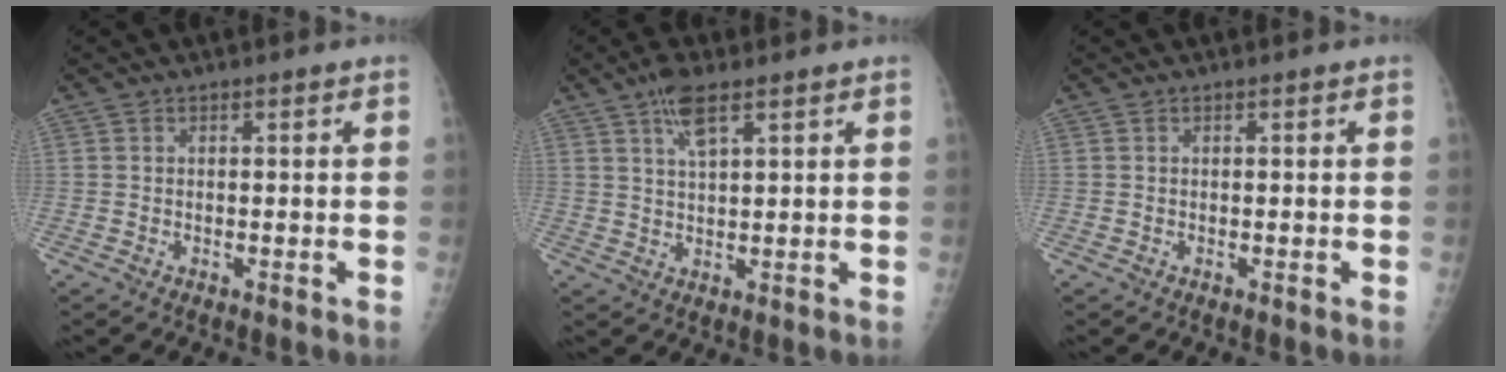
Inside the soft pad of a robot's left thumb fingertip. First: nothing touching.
{"total": 5.4, "force": [3.2, 1.7, 4.0], "torque": [-0.075, -0.007, 0.059]}
{"total": 0.0}